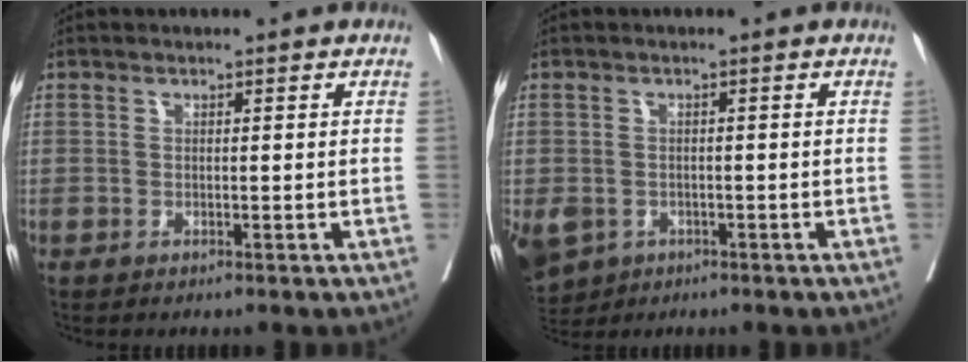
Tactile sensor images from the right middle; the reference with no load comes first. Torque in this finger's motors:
{"motor_torque": [1.11, -1.03, 0.26, 0.11]}